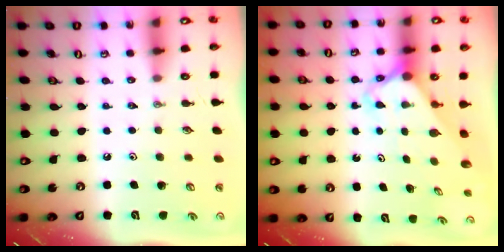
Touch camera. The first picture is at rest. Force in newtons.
{"total": 2.4, "press": 2.4, "slide": 0.2}